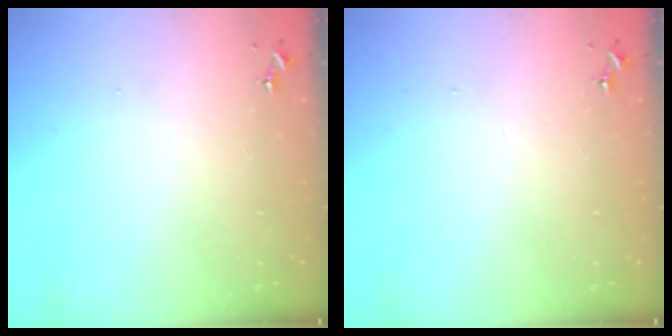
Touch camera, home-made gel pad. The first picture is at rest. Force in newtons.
{"total": 0.0}